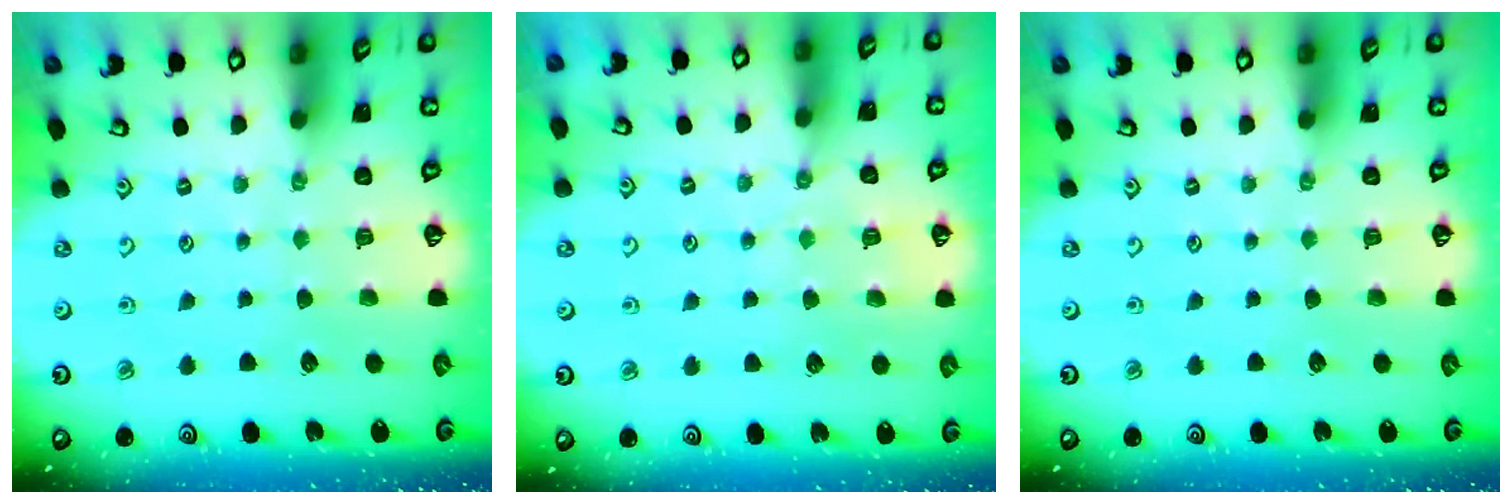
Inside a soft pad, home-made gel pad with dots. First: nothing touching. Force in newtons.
{"total": 4.0, "press": 3.9, "slide": 0.5}
{"total": 0.0}